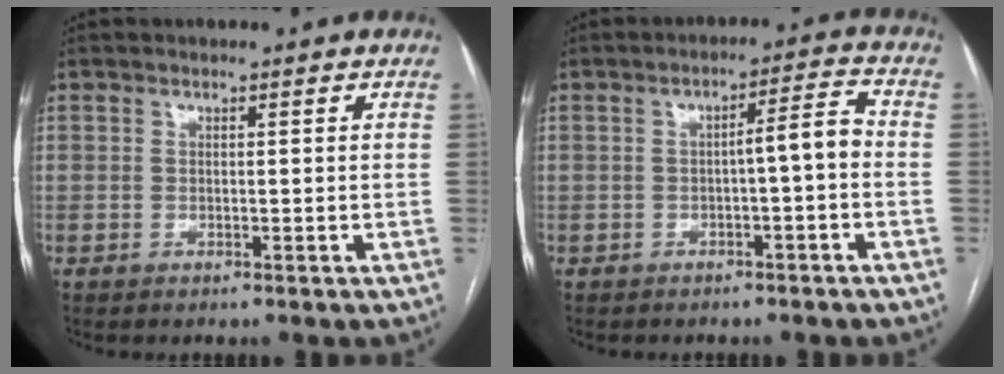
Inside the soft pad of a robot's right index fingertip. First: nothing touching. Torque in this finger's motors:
{"motor_torque": [0.62, -0.22, 0.40, 0.07]}